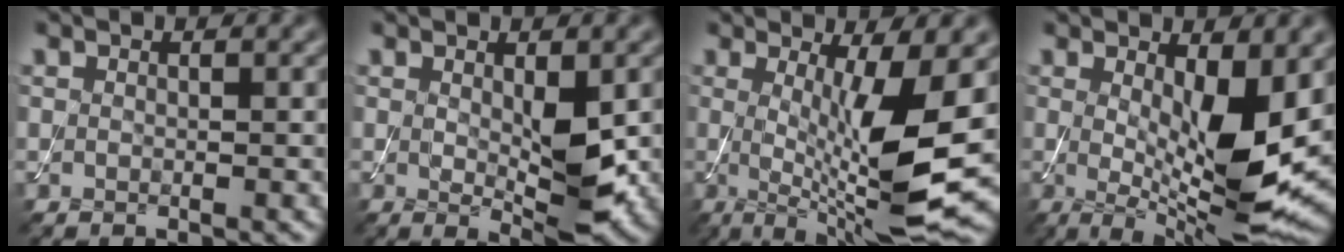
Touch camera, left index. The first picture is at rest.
{"total": 3.9, "force": [0.2, 1.4, 3.6], "torque": [-0.061, -0.009, 0.009]}
{"total": 10.3, "force": [-0.3, 2.3, 10.0], "torque": [-0.155, -0.020, 0.001]}
{"total": 9.0, "force": [0.4, 2.7, 8.6], "torque": [-0.140, -0.027, 0.016]}